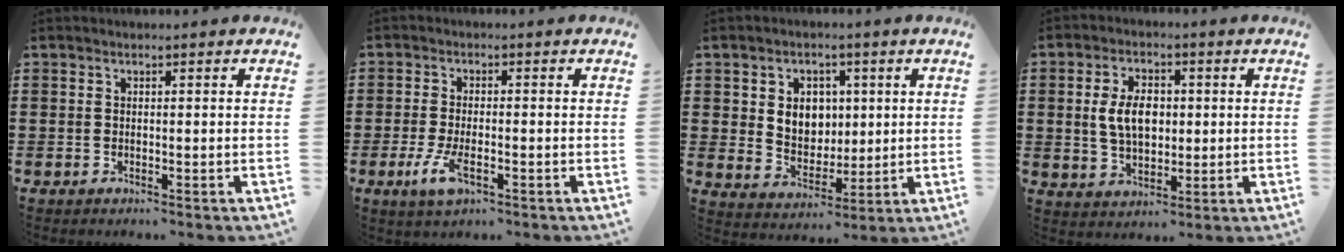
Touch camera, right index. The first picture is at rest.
{"total": 4.5, "force": [-1.6, 1.6, 3.9], "torque": [-0.094, -0.013, -0.035]}
{"total": 5.5, "force": [1.5, 4.9, 2.1], "torque": [-0.047, 0.009, 0.022]}
{"total": 6.6, "force": [0.5, 4.0, 5.2], "torque": [-0.114, 0.006, 0.002]}